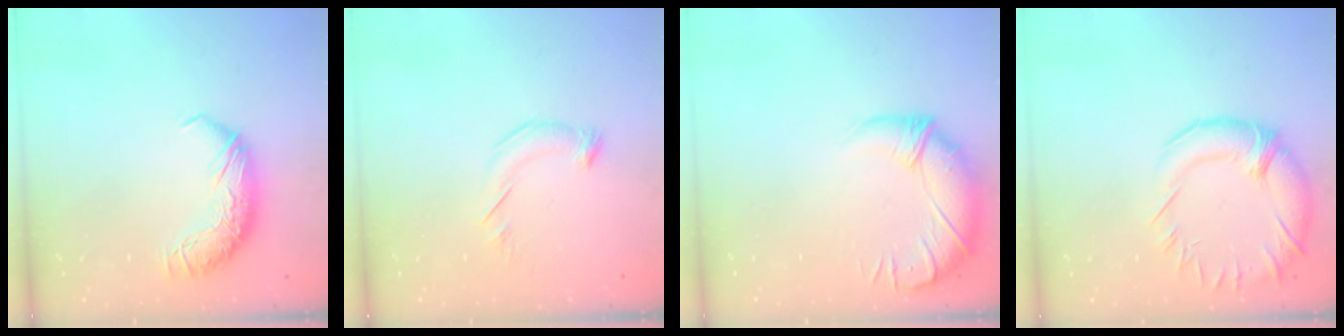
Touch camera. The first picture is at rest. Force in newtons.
{"total": 4.6, "press": 4.6, "slide": 0.5}
{"total": 2.9, "press": 1.8, "slide": 2.3}
{"total": 5.9, "press": 4.1, "slide": 4.2}